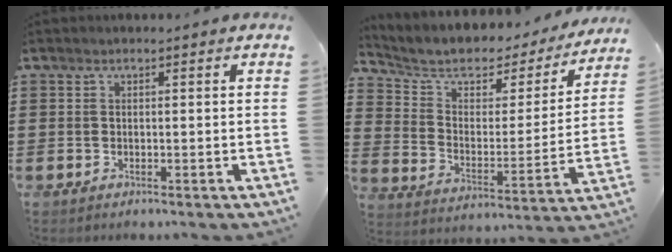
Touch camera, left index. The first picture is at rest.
{"total": 5.9, "force": [4.6, 2.9, 2.3], "torque": [-0.078, -0.031, 0.073]}